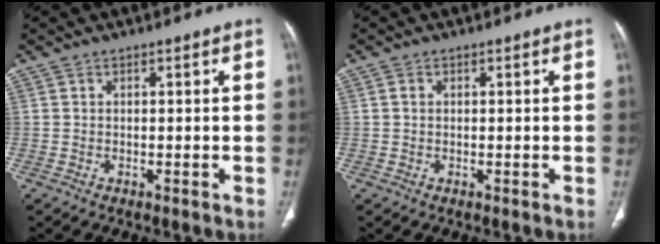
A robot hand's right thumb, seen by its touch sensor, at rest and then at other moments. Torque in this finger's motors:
{"motor_torque": [-0.58, 0.26, 0.14, -0.29, -0.05]}